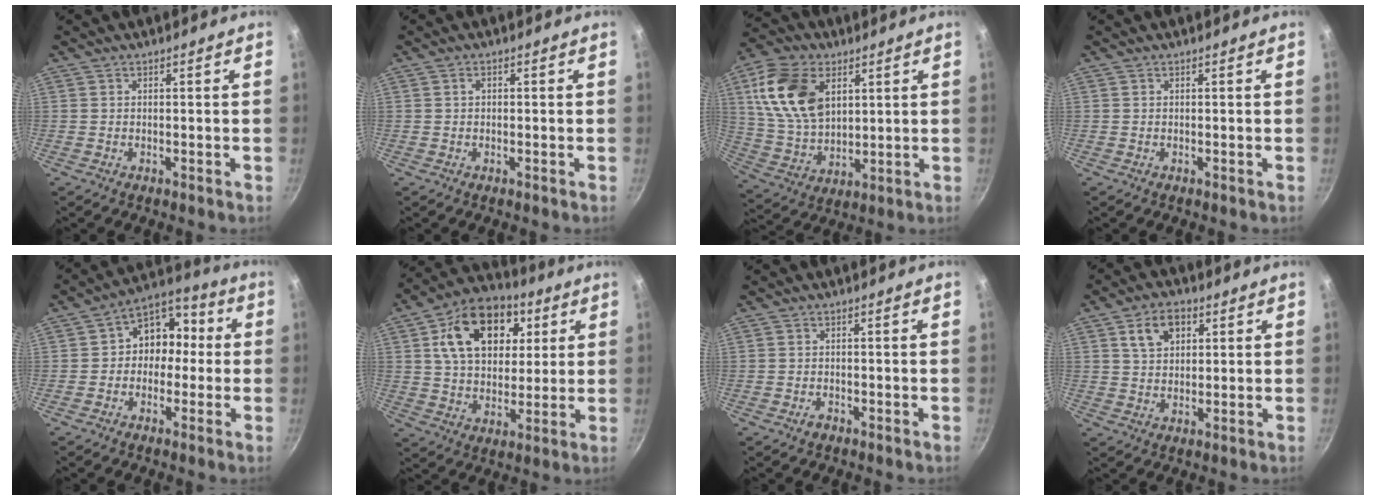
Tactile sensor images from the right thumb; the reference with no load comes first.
{"total": 1.1, "force": [0.1, 0.9, 0.7], "torque": [-0.010, 0.008, 0.001]}
{"total": 16.6, "force": [5.4, 10.9, 11.4], "torque": [-0.196, -0.011, 0.109]}
{"total": 0.0}
{"total": 10.1, "force": [-0.2, 8.3, 5.8], "torque": [-0.023, 0.037, -0.025]}
{"total": 19.2, "force": [6.3, 13.2, 12.4], "torque": [-0.171, 0.002, 0.095]}
{"total": 1.1, "force": [-0.7, 0.7, 0.5], "torque": [-0.010, 0.006, -0.014]}
{"total": 7.2, "force": [2.8, 4.9, 4.4], "torque": [-0.058, 0.002, 0.046]}